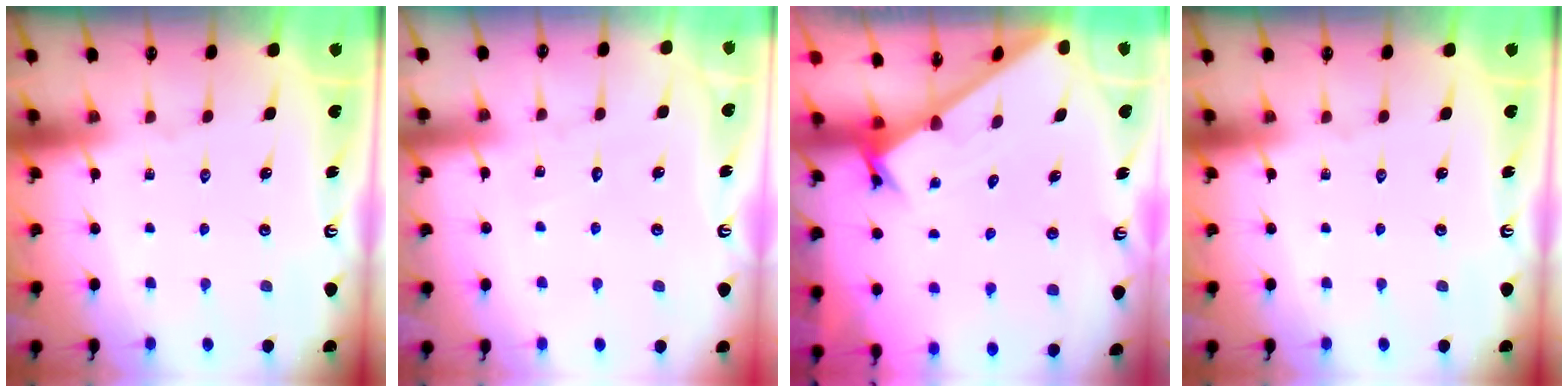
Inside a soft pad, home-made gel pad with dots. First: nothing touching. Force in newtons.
{"total": 3.1, "press": 3.1, "slide": 0.2}
{"total": 1.7, "press": 1.7, "slide": 0.1}
{"total": 0.0}